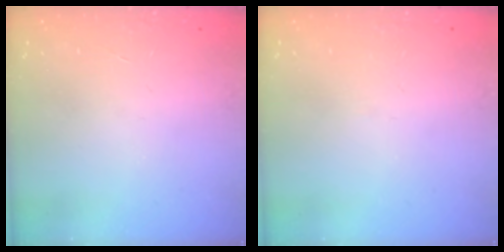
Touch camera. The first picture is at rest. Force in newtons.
{"total": 2.7, "press": 2.6, "slide": 0.5}